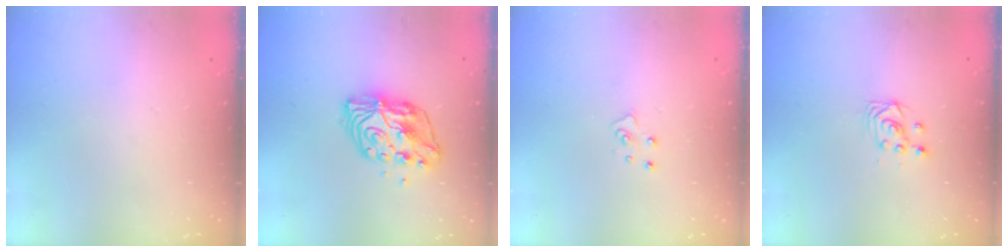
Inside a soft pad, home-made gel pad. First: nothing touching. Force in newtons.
{"total": 9.8, "press": 9.8, "slide": 0.7}
{"total": 4.0, "press": 4.0, "slide": 0.3}
{"total": 3.3, "press": 3.3, "slide": 0.1}